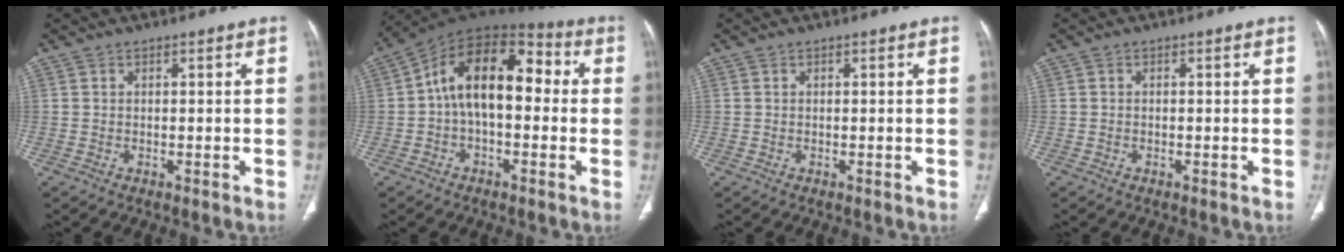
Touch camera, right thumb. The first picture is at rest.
{"total": 15.5, "force": [0.6, 8.9, 12.7], "torque": [-0.178, 0.051, -0.002]}
{"total": 0.0}
{"total": 0.0}